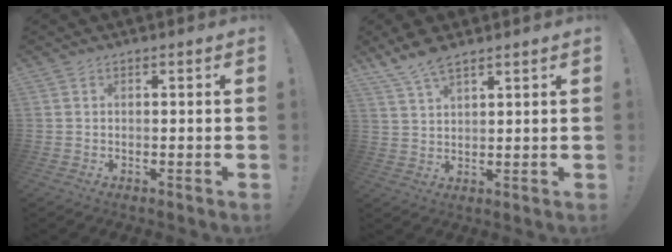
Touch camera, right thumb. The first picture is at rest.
{"total": 6.4, "force": [5.1, 2.0, 3.4], "torque": [-0.073, -0.021, 0.097]}